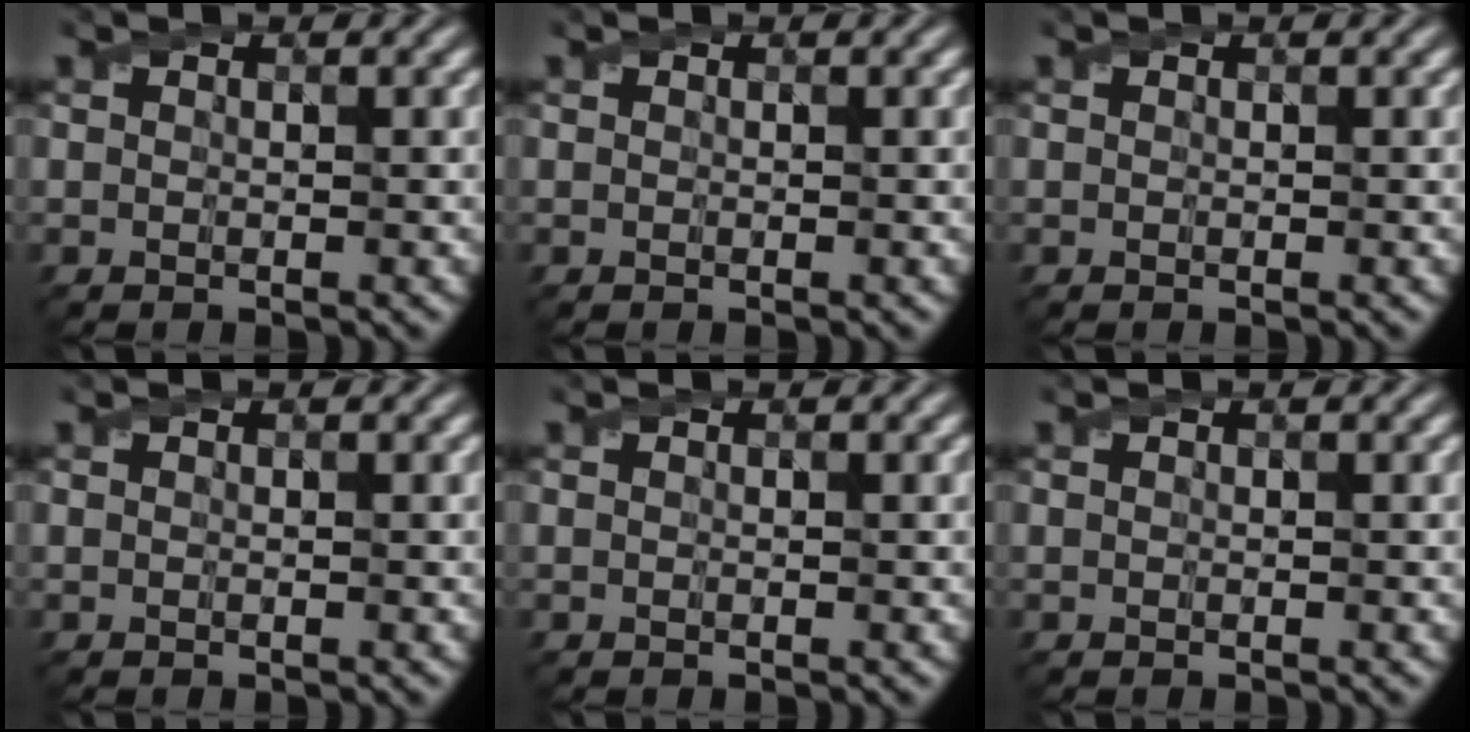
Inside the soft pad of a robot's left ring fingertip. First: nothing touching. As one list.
[{"total": 0.0}, {"total": 0.0}, {"total": 0.0}, {"total": 0.0}, {"total": 0.0}]